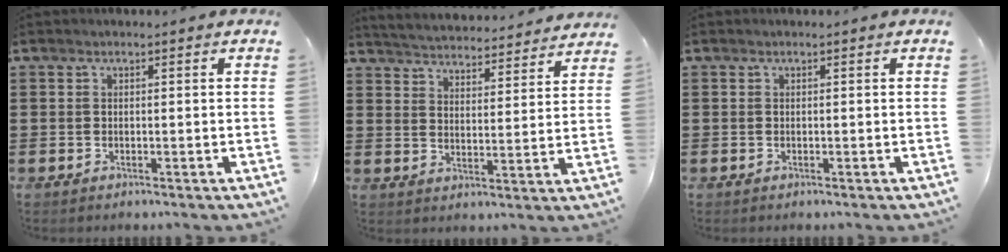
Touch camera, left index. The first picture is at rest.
{"total": 4.2, "force": [4.2, -0.5, -0.2], "torque": [-0.021, -0.037, 0.068]}
{"total": 0.0}